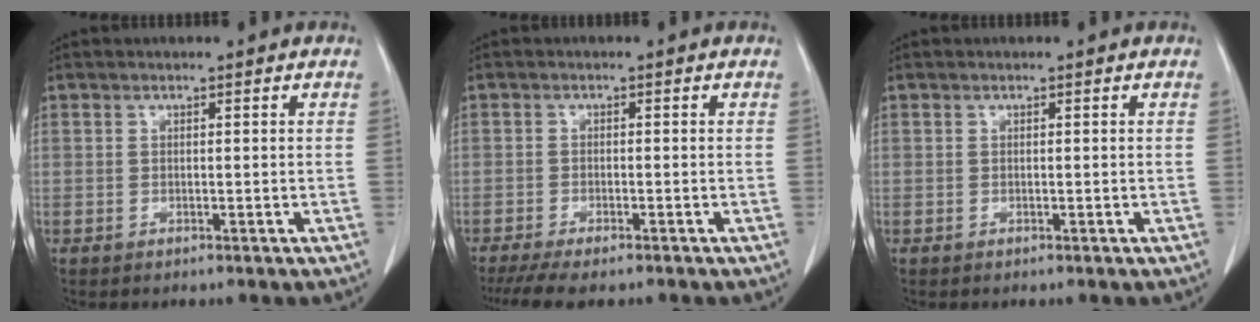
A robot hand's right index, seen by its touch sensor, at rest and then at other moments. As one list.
[{"total": 7.2, "force": [-5.5, 2.1, 4.2], "torque": [-0.070, -0.012, -0.087]}, {"total": 0.0}]